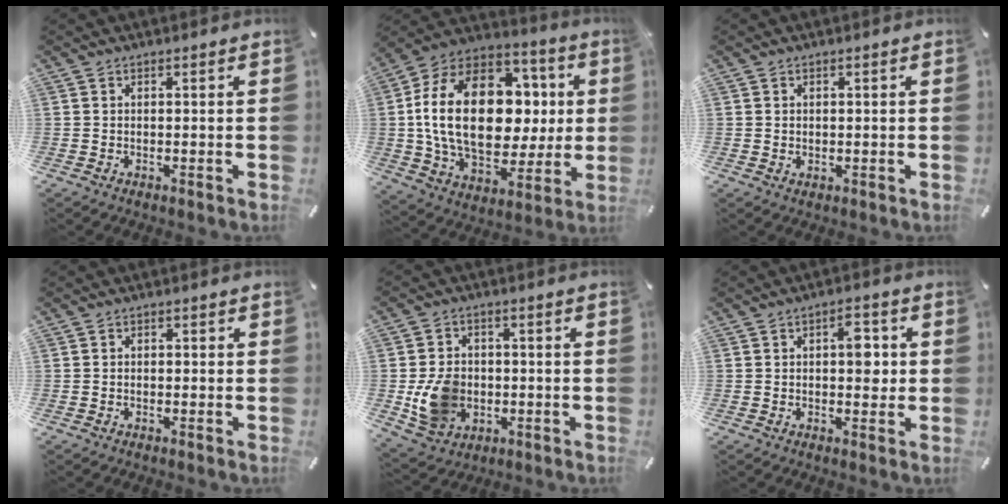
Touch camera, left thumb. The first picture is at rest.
{"total": 26.2, "force": [1.6, 17.5, 19.4], "torque": [-0.382, 0.005, 0.034]}
{"total": 0.9, "force": [0.2, 0.9, 0.2], "torque": [-0.005, 0.004, 0.004]}
{"total": 1.0, "force": [-0.5, 0.8, 0.4], "torque": [-0.008, 0.005, -0.012]}
{"total": 10.7, "force": [-1.7, 9.0, 5.5], "torque": [-0.113, 0.011, -0.029]}
{"total": 5.9, "force": [0.7, 3.3, 4.8], "torque": [-0.055, -0.004, 0.003]}